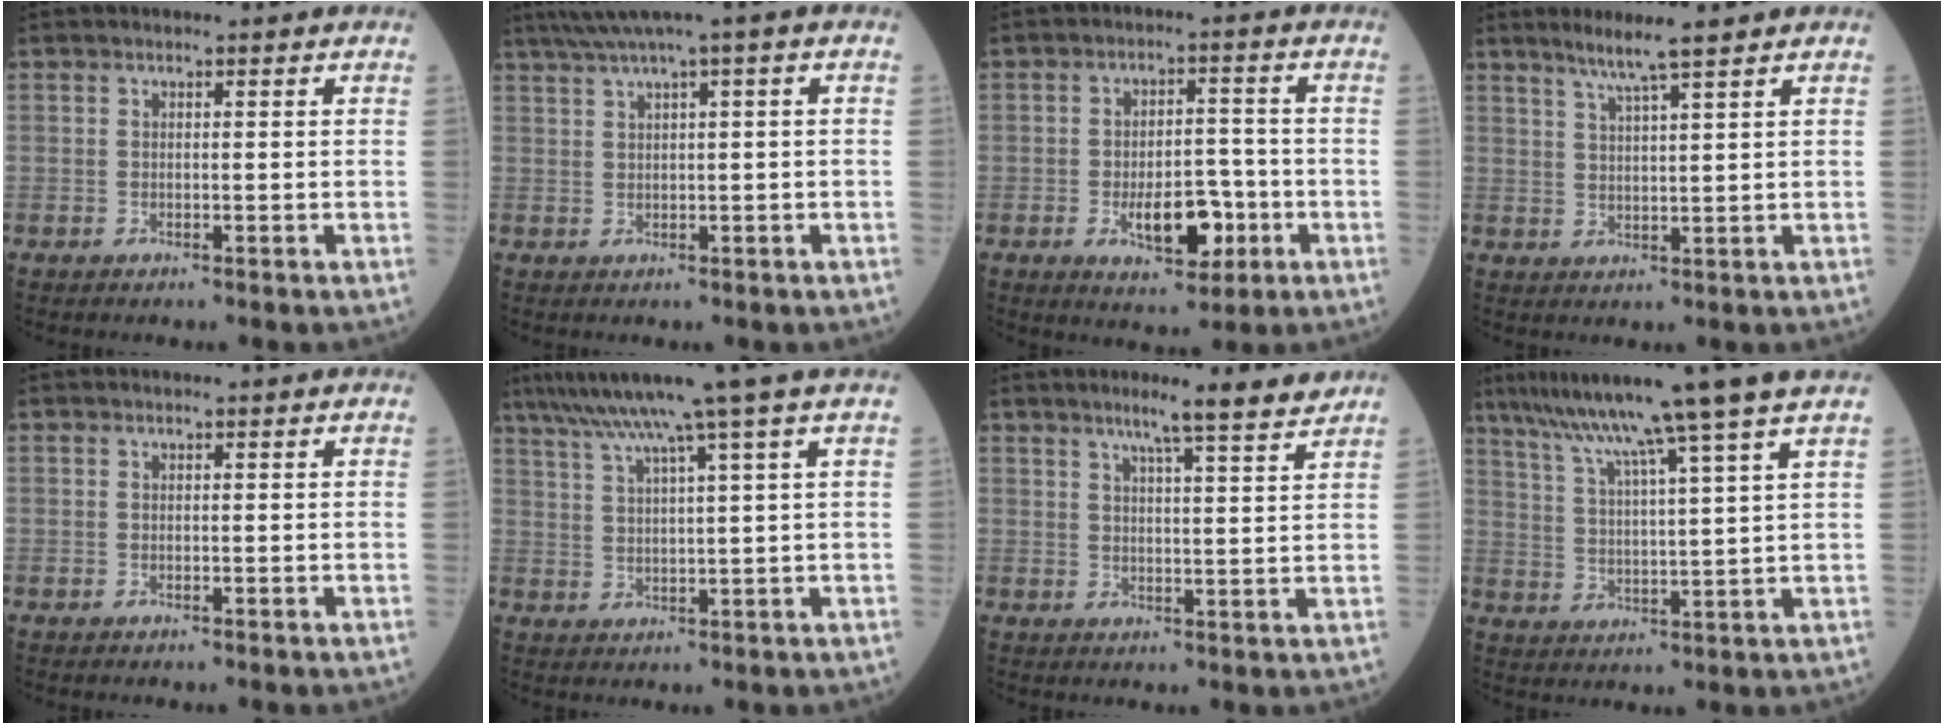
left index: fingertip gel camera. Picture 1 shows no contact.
{"total": 5.1, "force": [2.8, -0.7, 4.2], "torque": [-0.084, 0.023, 0.054]}
{"total": 7.9, "force": [-2.9, 3.8, 6.3], "torque": [-0.097, 0.006, -0.045]}
{"total": 5.0, "force": [3.7, -1.0, 3.2], "torque": [-0.062, -0.004, 0.070]}
{"total": 0.0}
{"total": 11.4, "force": [8.3, -2.7, 7.4], "torque": [-0.123, 0.009, 0.126]}
{"total": 7.6, "force": [6.3, -0.4, 4.3], "torque": [-0.064, -0.002, 0.080]}
{"total": 14.0, "force": [10.7, -2.8, 8.6], "torque": [-0.141, -0.004, 0.163]}